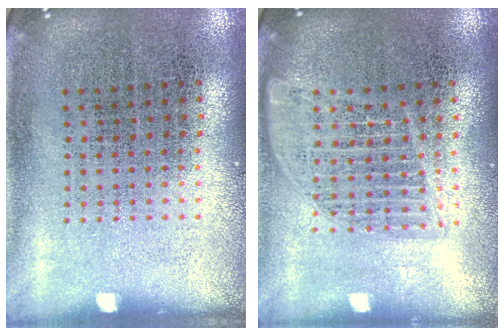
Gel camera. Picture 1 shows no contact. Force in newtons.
{"total": 1.5, "press": 1.4, "slide": 0.7}